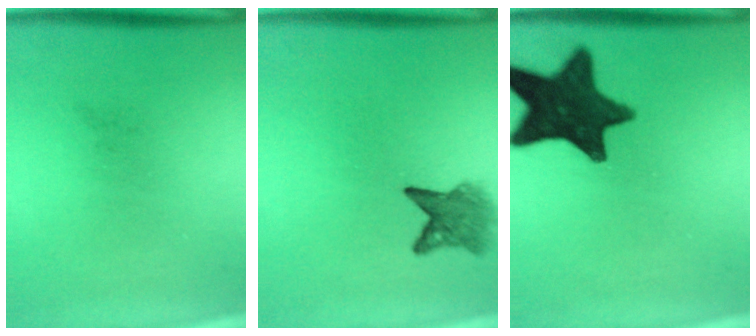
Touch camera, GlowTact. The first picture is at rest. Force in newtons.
{"total": 3.9}
{"total": 14.2}